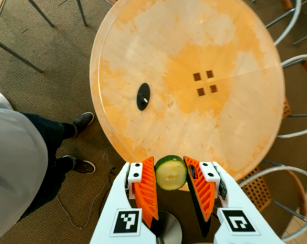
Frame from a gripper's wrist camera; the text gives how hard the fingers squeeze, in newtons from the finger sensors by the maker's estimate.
{"total": 9.0, "left": 8.8, "right": 9.2}